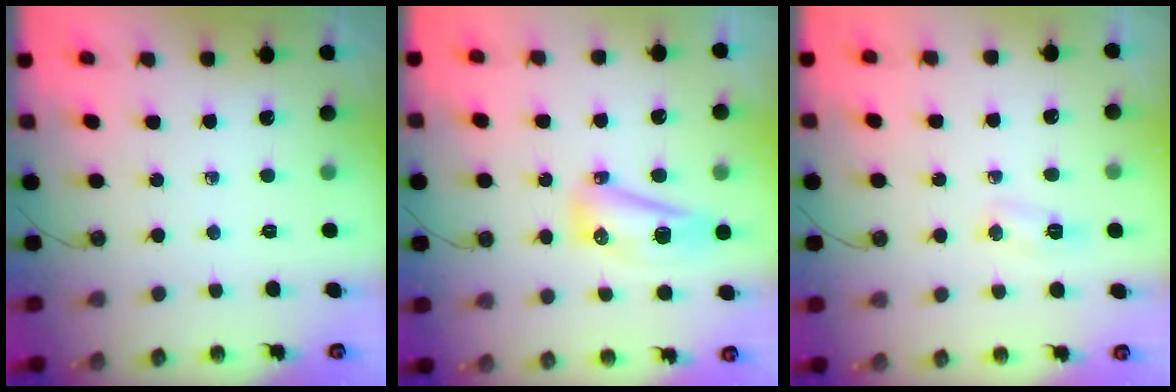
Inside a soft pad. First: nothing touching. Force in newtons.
{"total": 10.8, "press": 10.8, "slide": 1.3}
{"total": 4.2, "press": 4.1, "slide": 0.5}